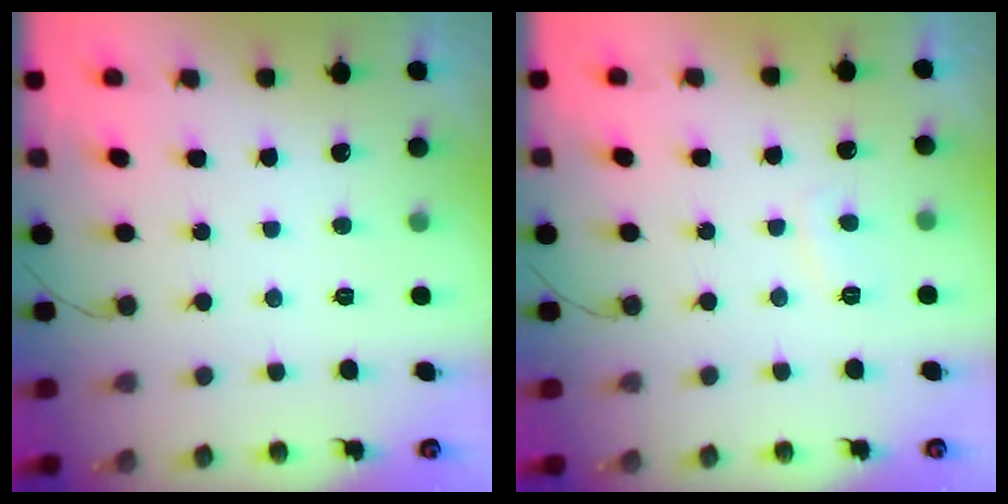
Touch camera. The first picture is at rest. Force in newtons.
{"total": 2.2, "press": 2.1, "slide": 0.8}